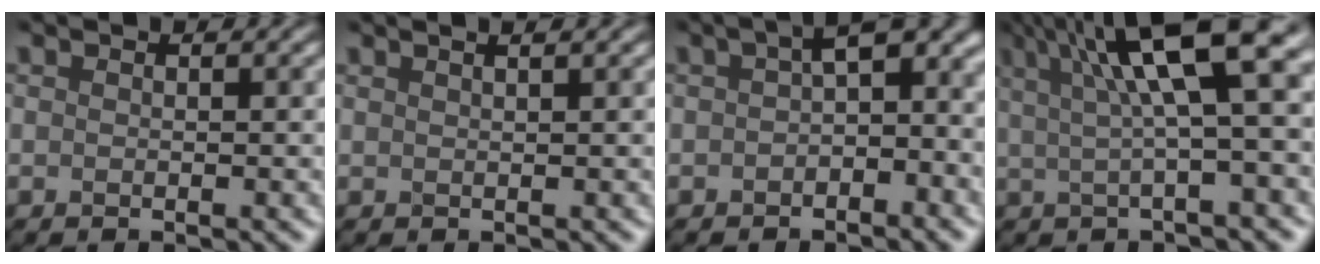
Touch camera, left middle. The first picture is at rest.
{"total": 3.6, "force": [2.2, 1.7, 2.3], "torque": [0.001, 0.027, -0.001]}
{"total": 5.4, "force": [0.1, 2.6, 4.7], "torque": [-0.053, 0.016, -0.005]}
{"total": 10.8, "force": [3.6, 2.8, 9.7], "torque": [-0.134, 0.019, 0.058]}